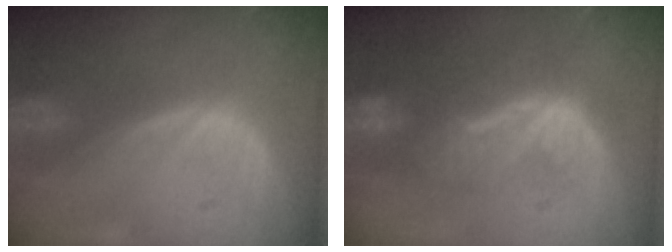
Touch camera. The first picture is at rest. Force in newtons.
{"total": 8.3, "press": 7.9, "slide": 2.5}